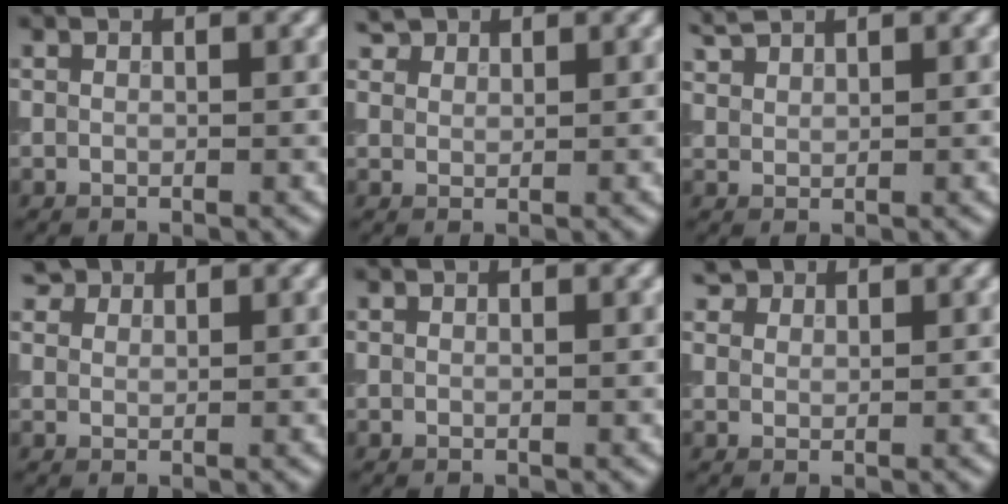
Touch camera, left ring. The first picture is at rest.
{"total": 2.0, "force": [1.6, 1.0, 0.5], "torque": [-0.016, -0.001, 0.037]}
{"total": 1.8, "force": [1.7, 0.4, 0.5], "torque": [-0.012, 0.008, 0.040]}
{"total": 2.5, "force": [1.9, 1.4, 0.9], "torque": [-0.023, 0.001, 0.033]}
{"total": 0.0}
{"total": 2.2, "force": [1.7, 1.2, 0.7], "torque": [-0.018, -0.003, 0.034]}